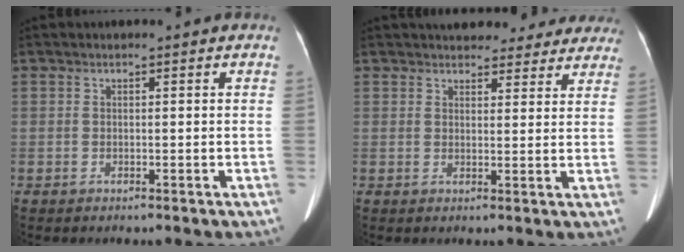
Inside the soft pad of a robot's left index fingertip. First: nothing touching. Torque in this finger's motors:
{"motor_torque": [0.56, -0.62, 0.30, 0.05]}